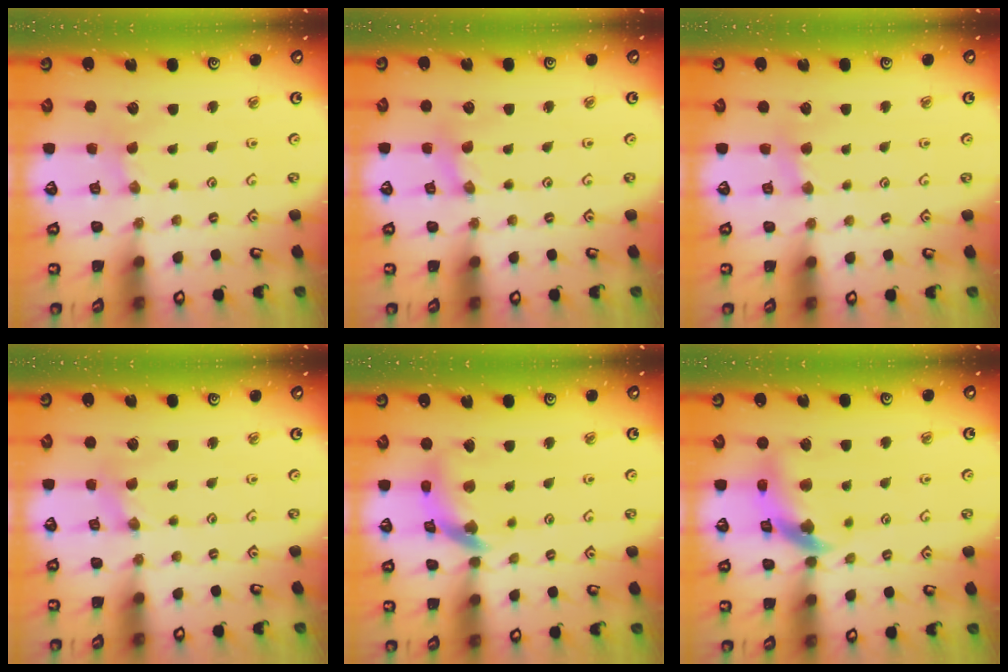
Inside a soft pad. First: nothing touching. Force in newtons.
{"total": 1.4, "press": 1.4, "slide": 0.3}
{"total": 3.7, "press": 3.6, "slide": 0.6}
{"total": 0.9, "press": 0.9, "slide": 0.2}
{"total": 12.1, "press": 12.0, "slide": 1.4}
{"total": 12.8, "press": 12.6, "slide": 1.7}